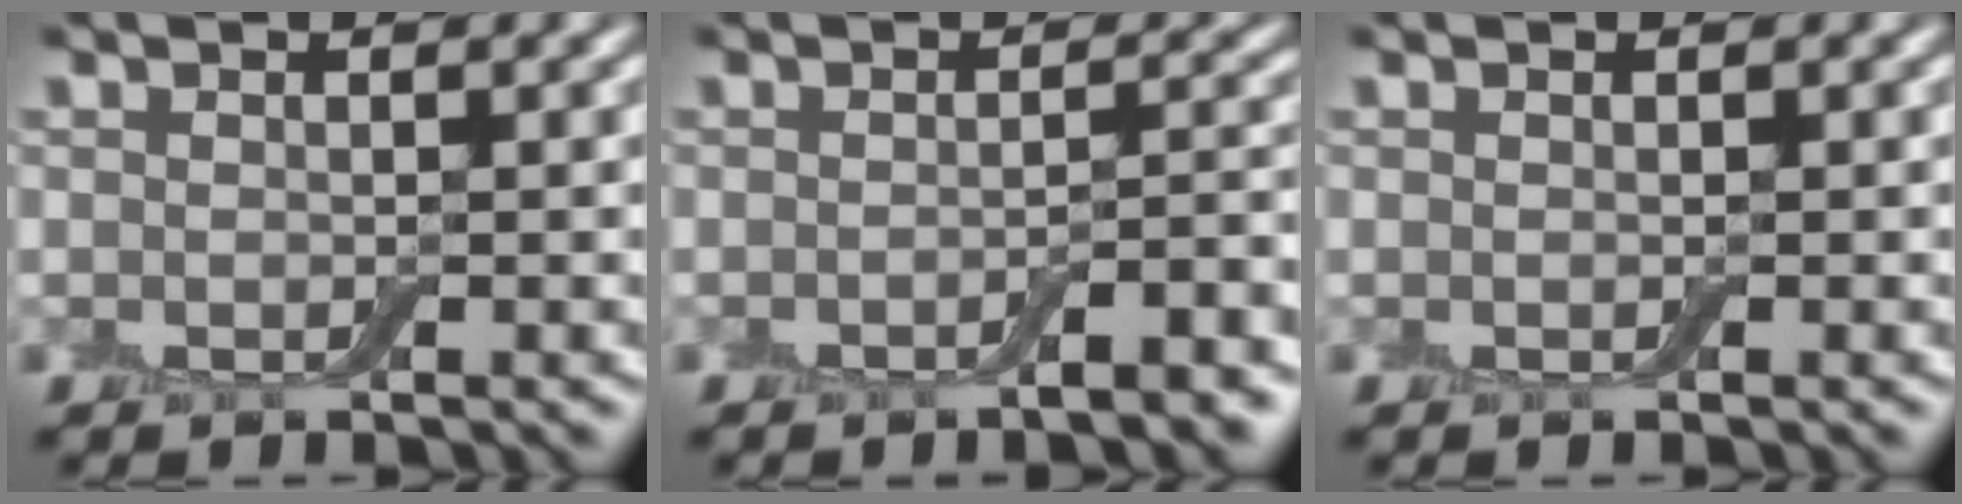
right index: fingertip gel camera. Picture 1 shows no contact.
{"total": 3.4, "force": [-2.0, 0.8, 2.7], "torque": [-0.036, 0.004, -0.034]}
{"total": 0.0}